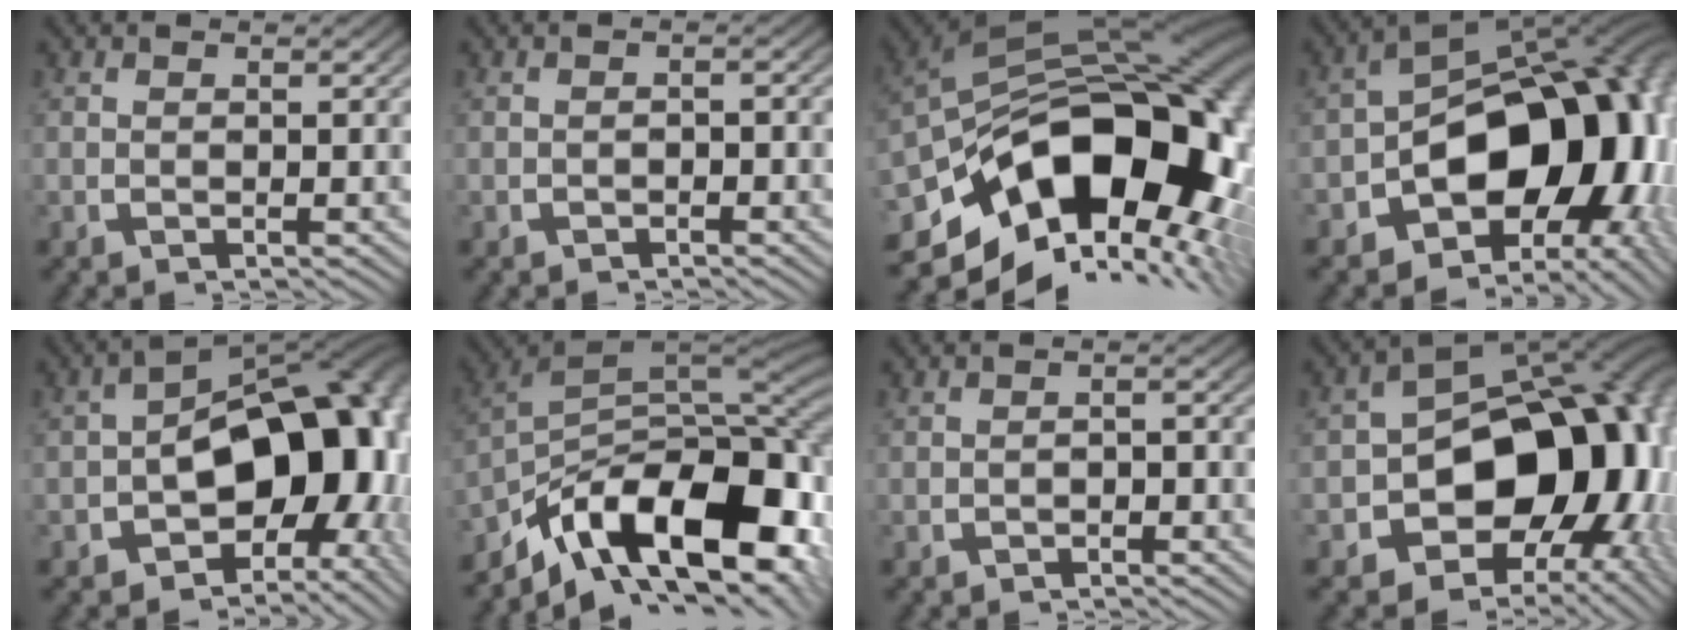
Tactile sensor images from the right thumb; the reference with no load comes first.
{"total": 1.0, "force": [-0.9, 0.3, 0.3], "torque": [-0.005, -0.004, -0.013]}
{"total": 26.4, "force": [-2.5, 16.1, 20.8], "torque": [-0.340, -0.047, -0.020]}
{"total": 21.9, "force": [-2.0, 13.7, 16.9], "torque": [-0.273, -0.054, -0.019]}
{"total": 18.0, "force": [-2.0, 11.7, 13.6], "torque": [-0.214, -0.048, -0.014]}
{"total": 19.8, "force": [-3.2, 11.4, 15.8], "torque": [-0.252, -0.049, -0.033]}
{"total": 1.3, "force": [-1.1, 0.4, 0.5], "torque": [-0.007, -0.005, -0.016]}
{"total": 20.5, "force": [-2.7, 13.8, 14.9], "torque": [-0.259, -0.065, -0.023]}